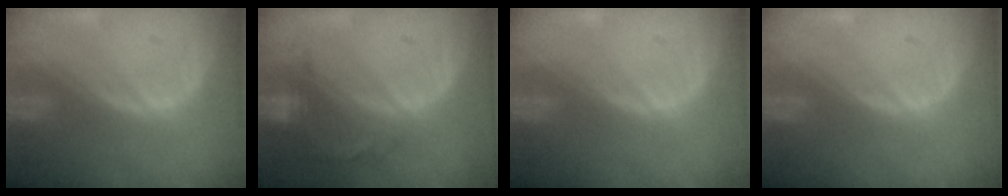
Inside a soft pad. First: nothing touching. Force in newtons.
{"total": 6.5, "press": 6.0, "slide": 2.4}
{"total": 0.0}
{"total": 0.0}